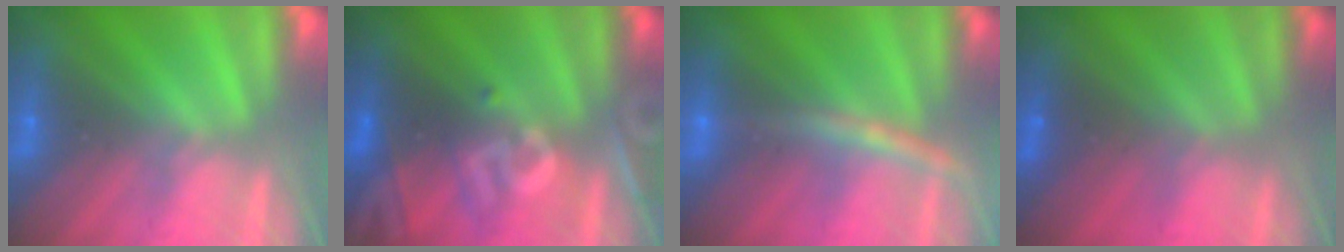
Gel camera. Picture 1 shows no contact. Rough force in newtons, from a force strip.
{"total": 2.9}
{"total": 2.8}
{"total": 1.7}